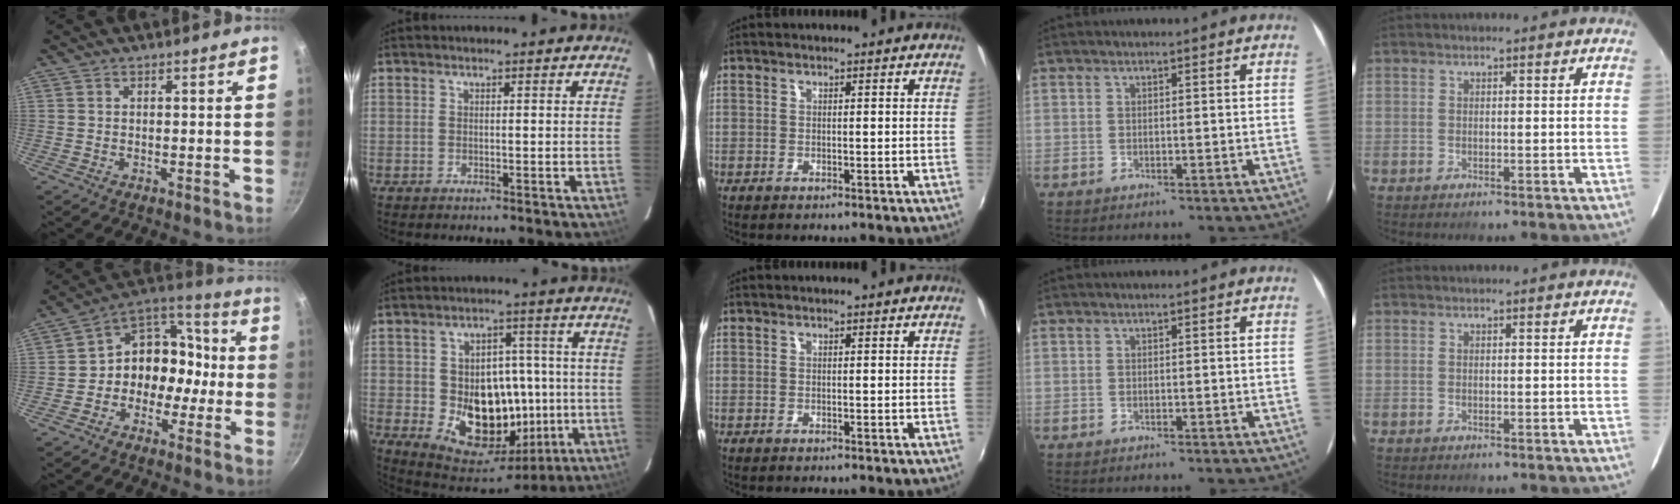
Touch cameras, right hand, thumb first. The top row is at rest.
{"thumb": {"total": 12.9, "force": [-2.7, 10.7, 6.6], "torque": [-0.041, 0.067, -0.060]}, "index": {"total": 16.4, "force": [-2.2, 13.3, 9.5], "torque": [-0.177, 0.014, -0.008]}}